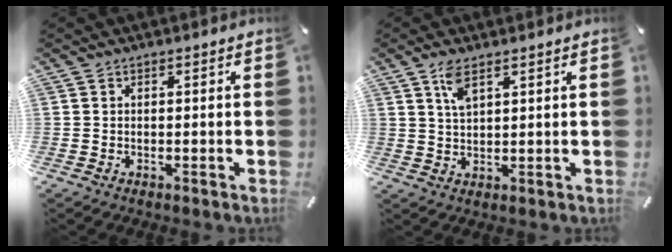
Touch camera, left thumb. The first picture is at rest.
{"total": 4.6, "force": [2.7, 1.7, 3.3], "torque": [-0.073, 0.003, 0.048]}